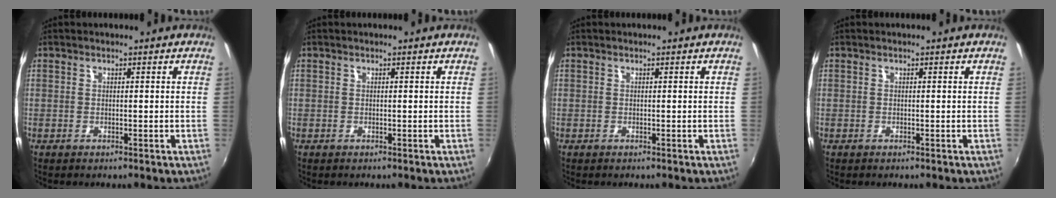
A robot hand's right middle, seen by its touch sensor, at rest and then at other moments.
{"total": 0.0}
{"total": 0.0}
{"total": 0.0}